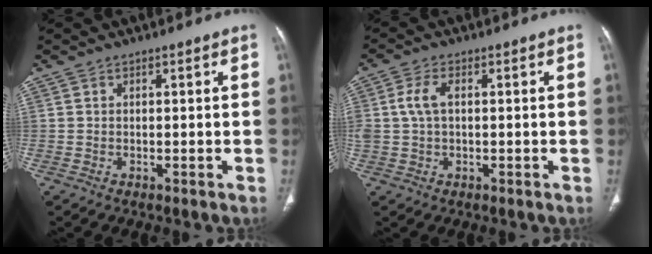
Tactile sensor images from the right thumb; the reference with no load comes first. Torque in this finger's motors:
{"motor_torque": [1.38, 1.45, 2.77, 0.00, 0.92]}